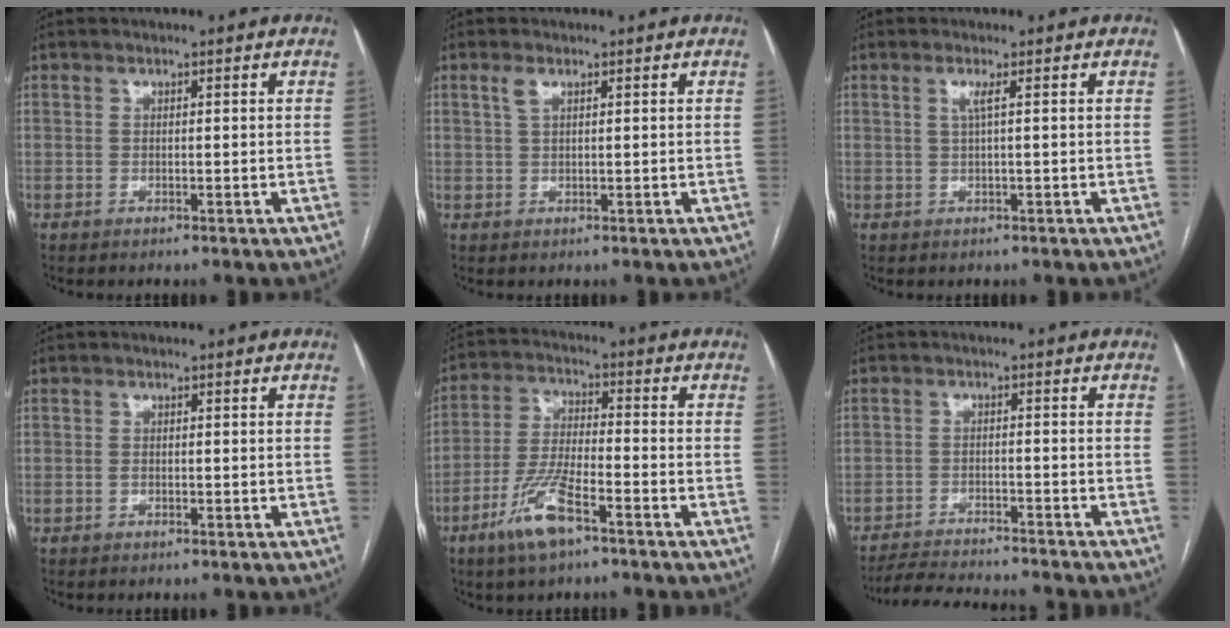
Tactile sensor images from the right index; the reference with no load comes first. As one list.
[{"total": 1.6, "force": [0.9, 0.5, 1.2], "torque": [-0.031, 0.007, 0.021]}, {"total": 1.4, "force": [0.4, -0.3, 1.3], "torque": [-0.031, 0.002, 0.008]}, {"total": 0.6, "force": [-0.2, 0.3, 0.4], "torque": [-0.010, 0.000, -0.004]}, {"total": 9.6, "force": [-5.6, 2.0, 7.5], "torque": [-0.162, -0.010, -0.106]}, {"total": 11.5, "force": [-10.9, 0.7, 3.8], "torque": [-0.058, -0.008, -0.159]}]